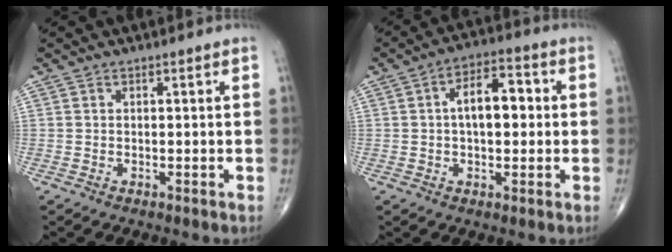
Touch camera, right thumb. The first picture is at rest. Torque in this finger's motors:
{"motor_torque": [1.26, 1.91, 0.91, -0.21, 0.07]}